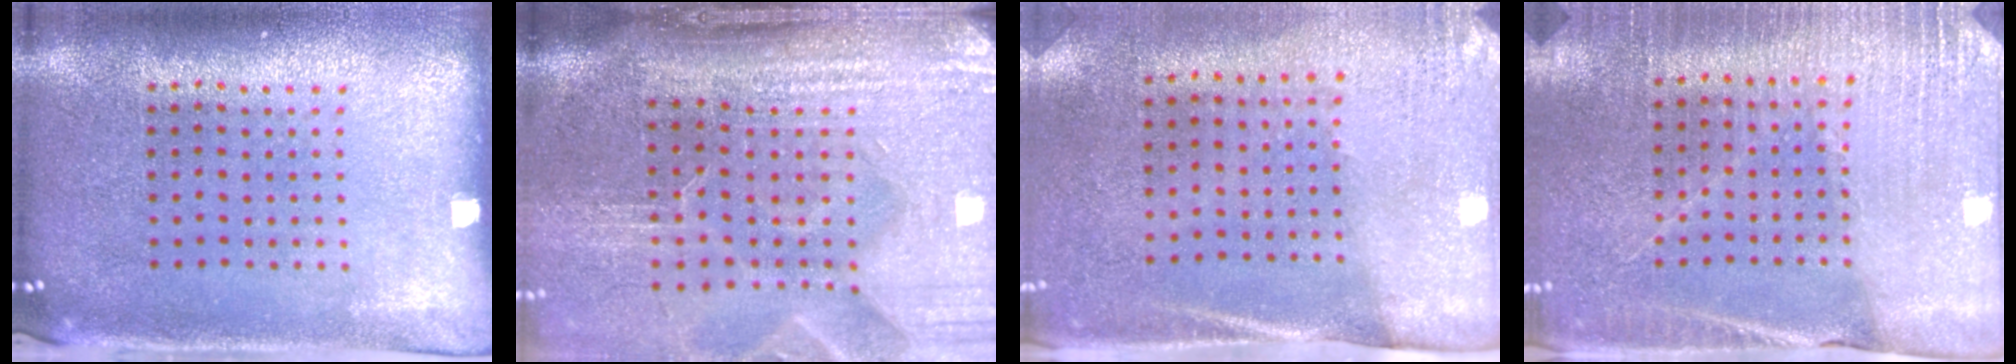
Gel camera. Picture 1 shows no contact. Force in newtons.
{"total": 5.0, "press": 4.2, "slide": 2.7}
{"total": 2.6, "press": 2.3, "slide": 1.3}
{"total": 2.9, "press": 2.9, "slide": 0.2}